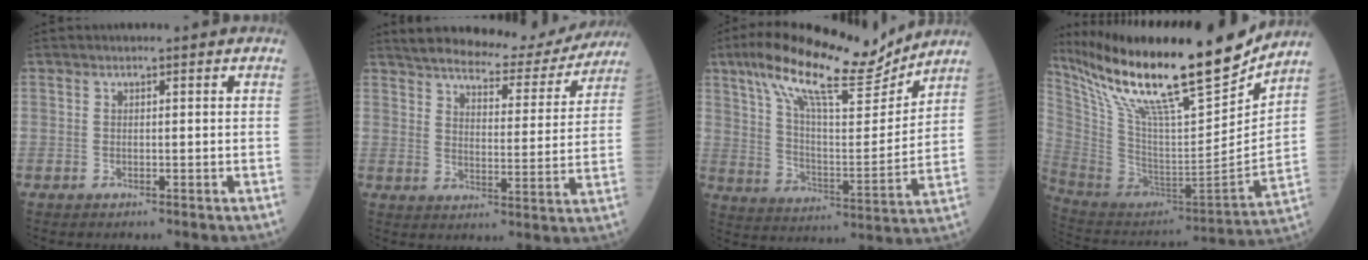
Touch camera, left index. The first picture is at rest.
{"total": 17.4, "force": [16.0, 3.8, 5.5], "torque": [-0.074, -0.013, 0.208]}
{"total": 16.6, "force": [13.1, 3.0, 9.6], "torque": [-0.173, 0.003, 0.223]}
{"total": 27.3, "force": [21.5, 2.9, 16.6], "torque": [-0.305, -0.026, 0.363]}